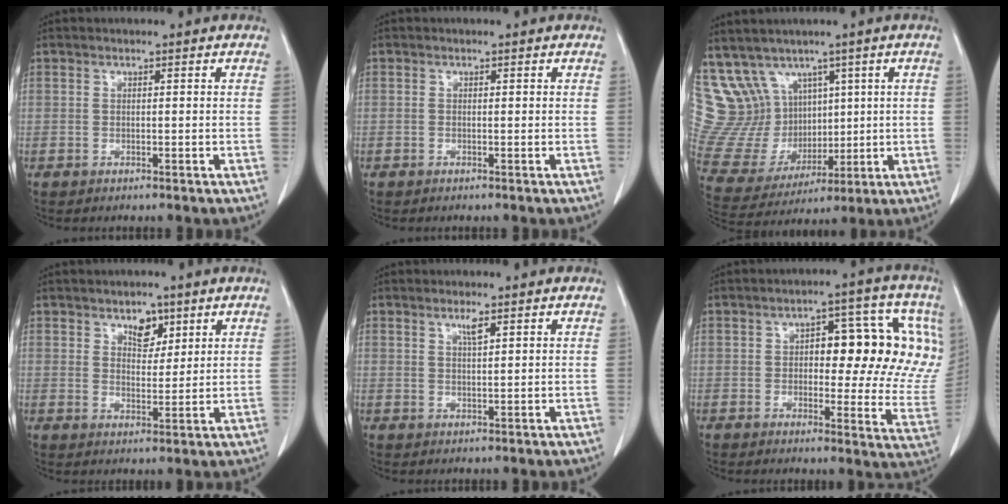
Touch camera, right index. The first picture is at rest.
{"total": 0.0}
{"total": 16.6, "force": [7.9, 13.5, 5.7], "torque": [-0.157, 0.075, 0.194]}
{"total": 4.2, "force": [2.7, 2.5, 2.1], "torque": [-0.026, -0.001, 0.046]}
{"total": 1.9, "force": [1.2, 0.1, 1.4], "torque": [-0.029, -0.001, 0.024]}
{"total": 17.3, "force": [3.9, 6.9, 15.4], "torque": [-0.160, 0.024, 0.048]}